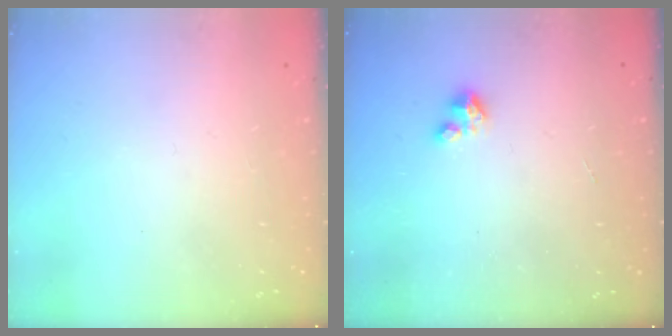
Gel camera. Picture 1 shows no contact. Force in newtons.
{"total": 2.3, "press": 2.3, "slide": 0.2}